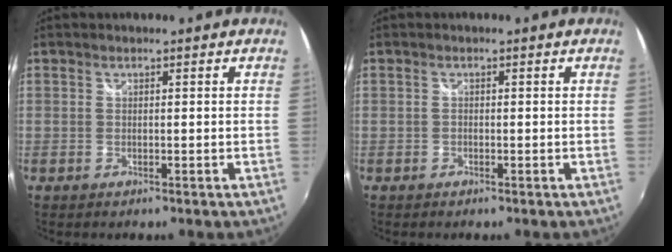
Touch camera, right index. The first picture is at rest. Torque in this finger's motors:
{"motor_torque": [-0.27, -0.02, -0.04, 0.00]}